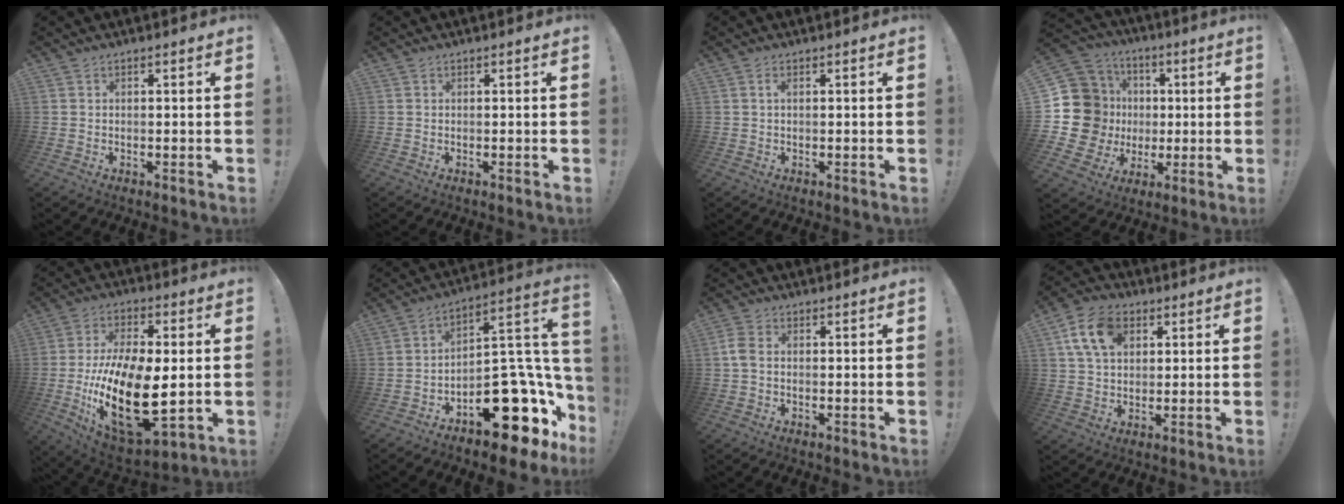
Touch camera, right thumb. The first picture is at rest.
{"total": 0.0}
{"total": 1.0, "force": [0.1, 0.2, 1.0], "torque": [-0.026, 0.004, 0.001]}
{"total": 20.6, "force": [1.4, 18.0, 10.1], "torque": [-0.209, -0.002, 0.068]}
{"total": 26.1, "force": [-3.2, 12.9, 22.4], "torque": [-0.432, -0.003, -0.044]}
{"total": 20.5, "force": [-10.1, 10.0, 14.8], "torque": [-0.153, 0.057, -0.150]}
{"total": 3.9, "force": [0.0, 2.4, 3.0], "torque": [-0.069, 0.005, 0.000]}
{"total": 12.3, "force": [4.5, 8.3, 7.8], "torque": [-0.131, 0.002, 0.088]}